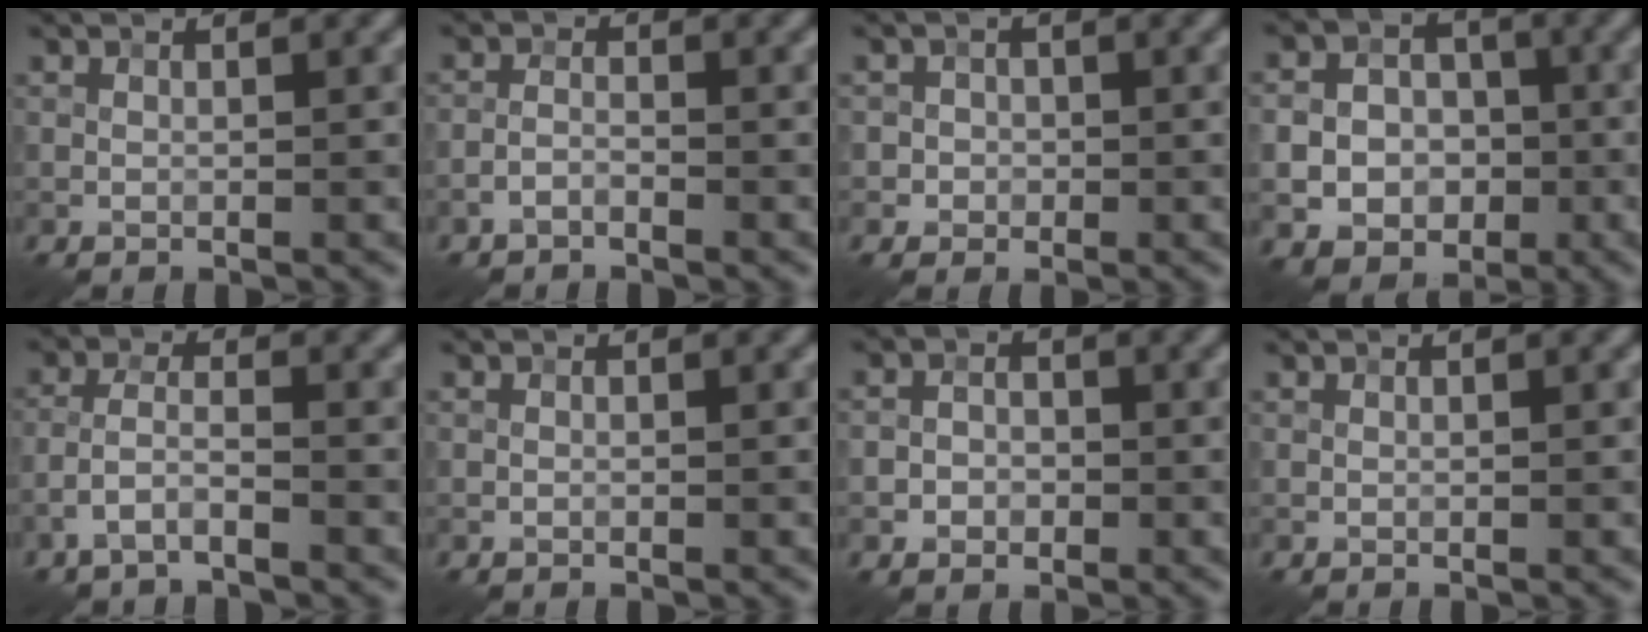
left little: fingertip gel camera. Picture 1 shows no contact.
{"total": 1.5, "force": [-1.2, 0.7, 0.6], "torque": [-0.010, 0.007, -0.027]}
{"total": 1.6, "force": [-0.3, 1.6, 0.2], "torque": [0.013, 0.000, -0.009]}
{"total": 7.8, "force": [-2.1, 6.8, 3.3], "torque": [-0.047, -0.005, -0.055]}
{"total": 2.8, "force": [-2.0, 0.7, 1.8], "torque": [-0.042, 0.010, -0.050]}
{"total": 0.0}
{"total": 2.2, "force": [-0.8, 1.7, 1.1], "torque": [-0.011, 0.000, -0.020]}
{"total": 0.0}